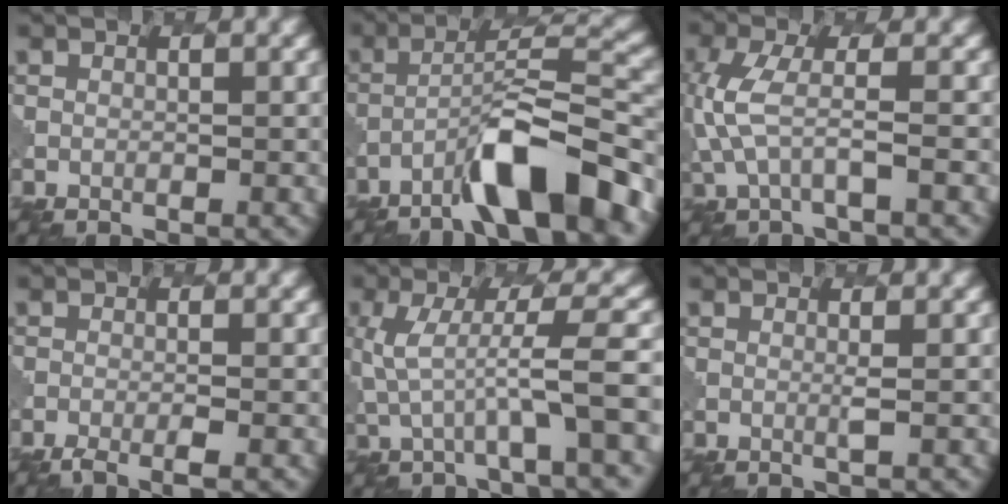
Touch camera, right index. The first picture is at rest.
{"total": 8.7, "force": [-5.3, 1.6, 6.6], "torque": [-0.111, 0.017, -0.086]}
{"total": 3.5, "force": [-0.2, 1.0, 3.3], "torque": [-0.086, 0.001, -0.005]}
{"total": 2.0, "force": [-1.2, 0.4, 1.5], "torque": [-0.024, -0.005, -0.032]}
{"total": 6.6, "force": [0.4, 1.1, 6.5], "torque": [-0.118, 0.015, 0.005]}
{"total": 0.7, "force": [0.4, 0.1, 0.6], "torque": [-0.014, -0.001, 0.004]}